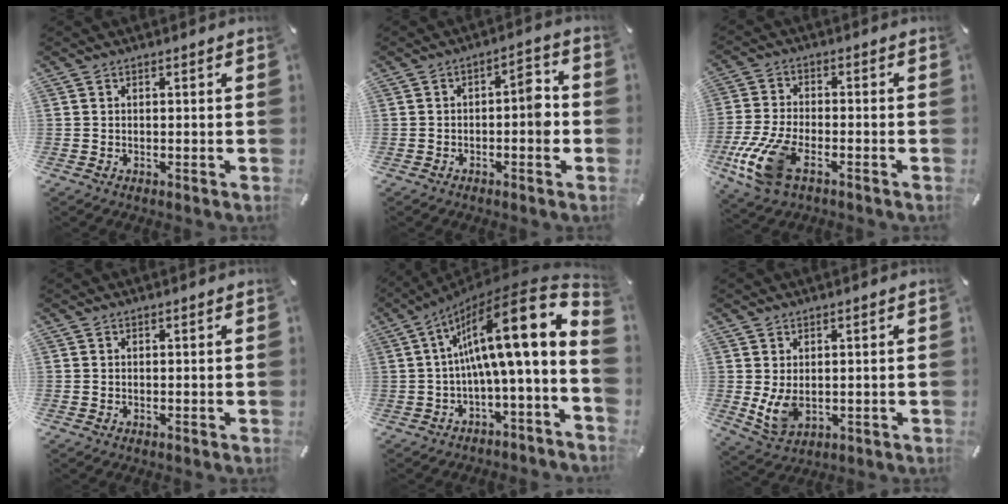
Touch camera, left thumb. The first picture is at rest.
{"total": 6.4, "force": [-1.4, 2.9, 5.6], "torque": [-0.072, 0.012, -0.030]}
{"total": 12.4, "force": [-5.6, 5.6, 9.6], "torque": [-0.219, 0.001, -0.103]}
{"total": 0.0}
{"total": 21.2, "force": [4.6, 4.7, 20.2], "torque": [-0.332, -0.050, 0.066]}
{"total": 6.0, "force": [0.2, 3.9, 4.6], "torque": [-0.108, -0.008, 0.002]}